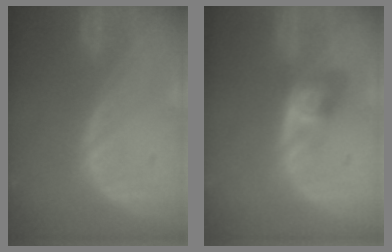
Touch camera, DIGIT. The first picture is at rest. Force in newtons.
{"total": 4.0, "press": 4.0, "slide": 0.3}